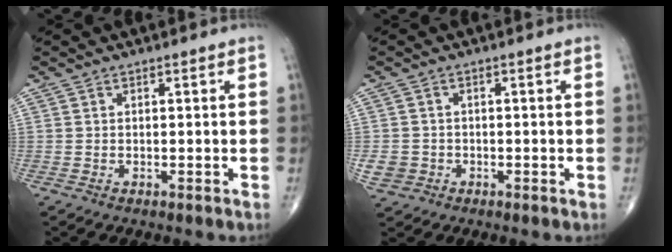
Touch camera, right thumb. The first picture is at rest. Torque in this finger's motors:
{"motor_torque": [1.38, 1.25, -0.06, -0.13, 0.00]}